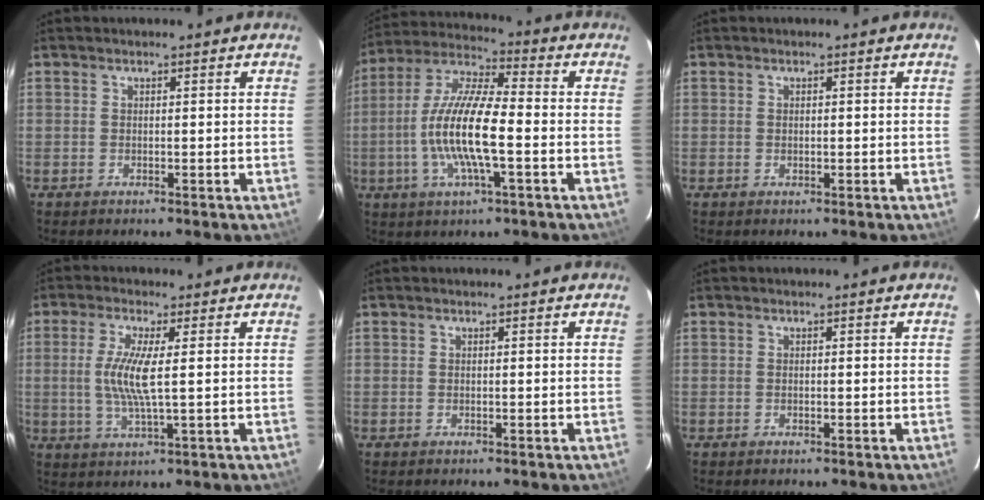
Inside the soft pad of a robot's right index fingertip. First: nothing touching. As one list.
[{"total": 14.7, "force": [-2.8, 3.2, 14.0], "torque": [-0.283, 0.000, -0.060]}, {"total": 0.8, "force": [0.1, 0.5, 0.6], "torque": [-0.011, 0.001, 0.003]}, {"total": 7.3, "force": [0.5, 0.8, 7.3], "torque": [-0.151, -0.006, 0.010]}, {"total": 0.0}, {"total": 0.0}]